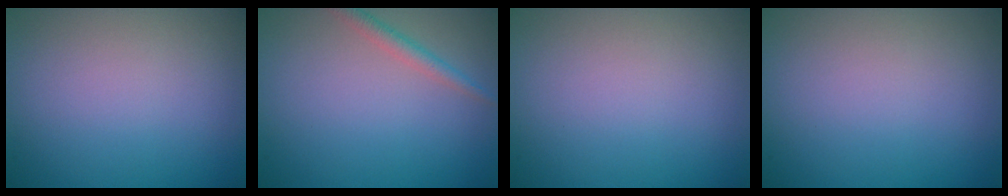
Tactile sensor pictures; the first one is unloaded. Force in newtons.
{"total": 1.6, "press": 1.6, "slide": 0.1}
{"total": 0.0}
{"total": 0.0}